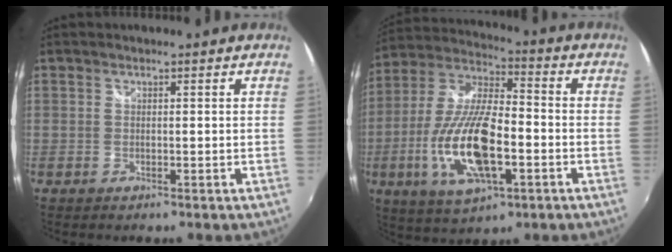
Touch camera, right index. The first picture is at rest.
{"total": 18.7, "force": [-5.2, 7.0, 16.5], "torque": [-0.343, -0.015, -0.095]}